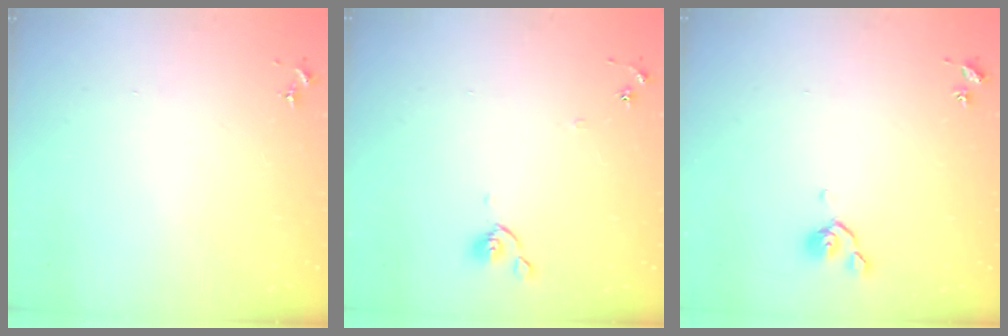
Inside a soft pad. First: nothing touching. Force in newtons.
{"total": 5.9, "press": 5.9, "slide": 0.7}
{"total": 4.6, "press": 4.5, "slide": 1.0}